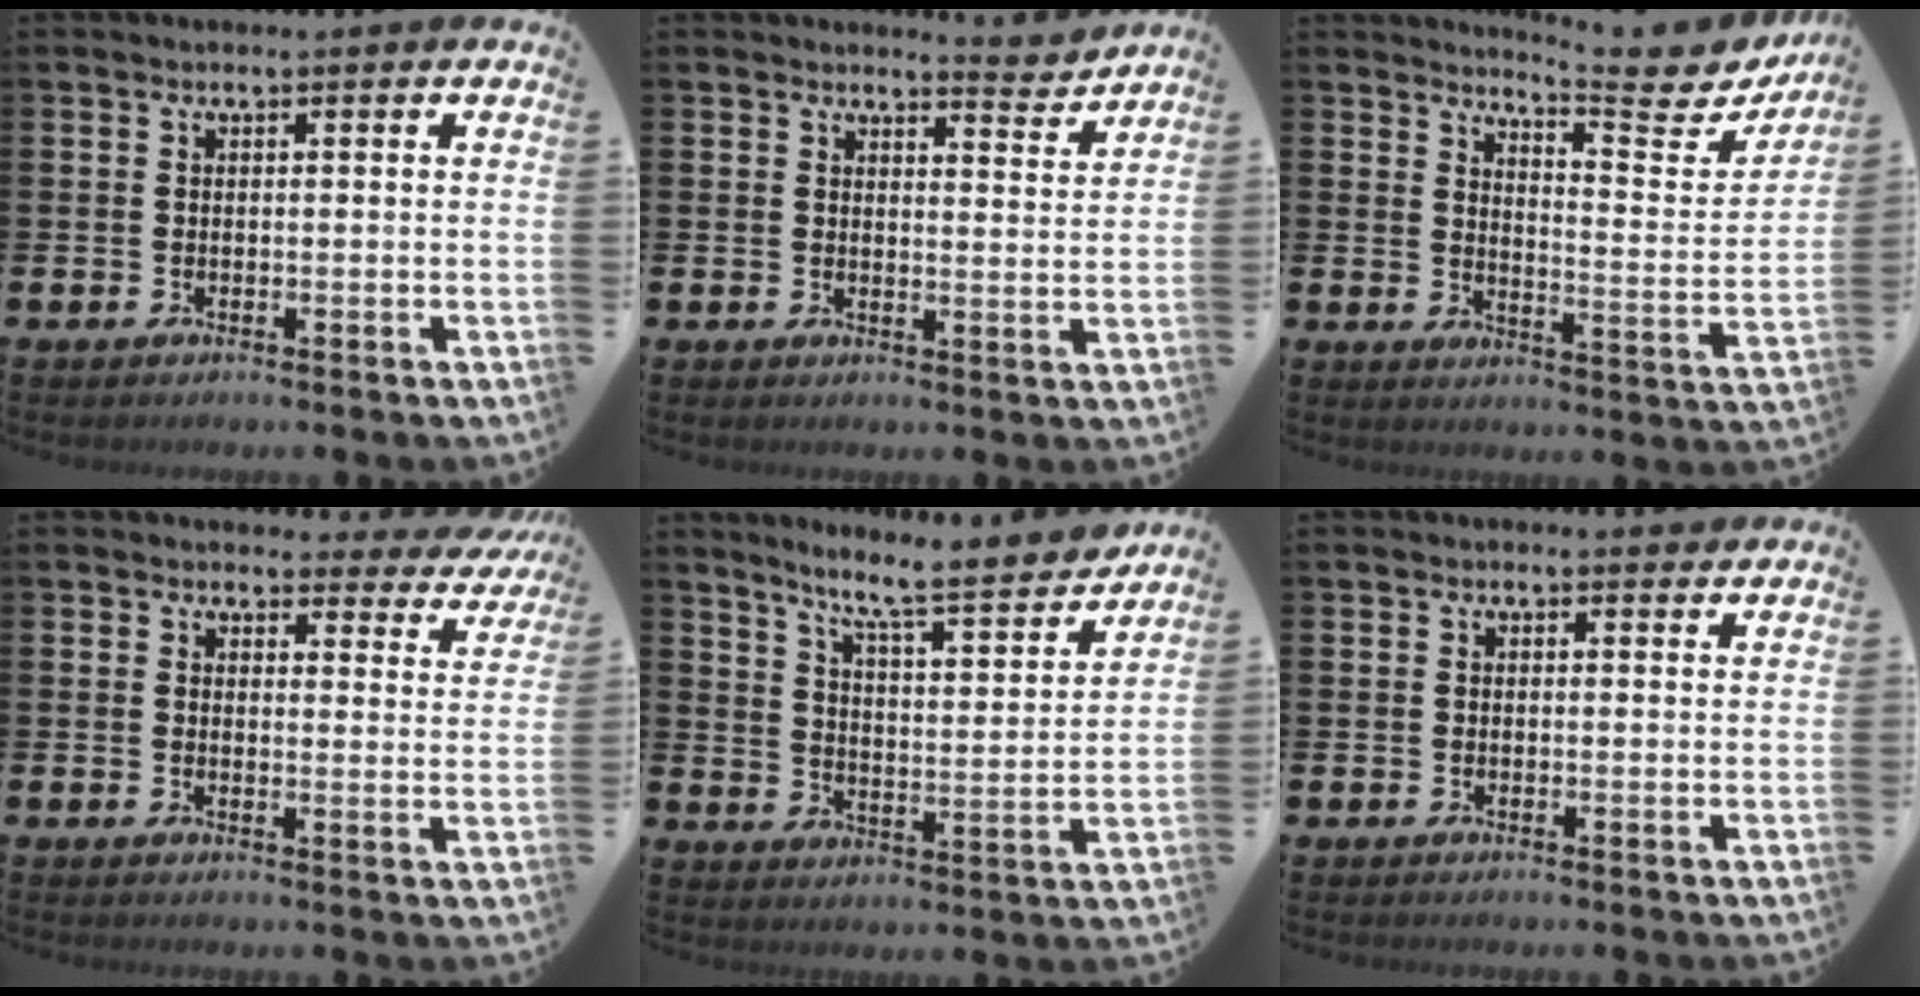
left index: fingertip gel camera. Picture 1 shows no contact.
{"total": 4.0, "force": [4.0, 0.2, 0.2], "torque": [0.009, -0.033, 0.067]}
{"total": 7.2, "force": [6.6, 1.0, 2.6], "torque": [-0.046, -0.057, 0.106]}
{"total": 3.3, "force": [3.0, 1.2, 0.2], "torque": [-0.007, -0.020, 0.051]}
{"total": 8.5, "force": [7.7, 0.4, 3.6], "torque": [-0.086, -0.058, 0.129]}
{"total": 0.9, "force": [0.9, 0.3, 0.2], "torque": [0.009, -0.001, 0.013]}